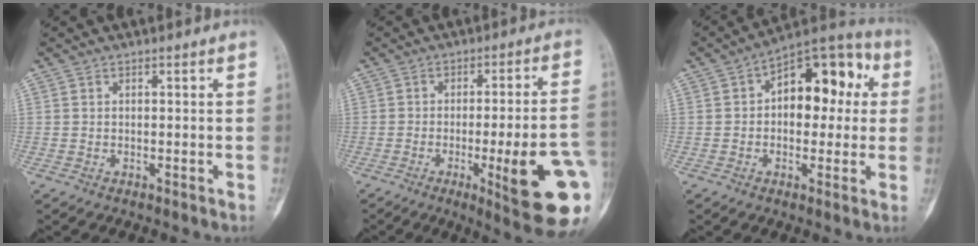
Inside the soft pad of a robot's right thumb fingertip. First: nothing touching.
{"total": 18.6, "force": [-4.9, 3.2, 17.6], "torque": [-0.183, 0.008, -0.052]}
{"total": 15.0, "force": [2.4, 8.8, 11.9], "torque": [-0.119, 0.034, 0.025]}